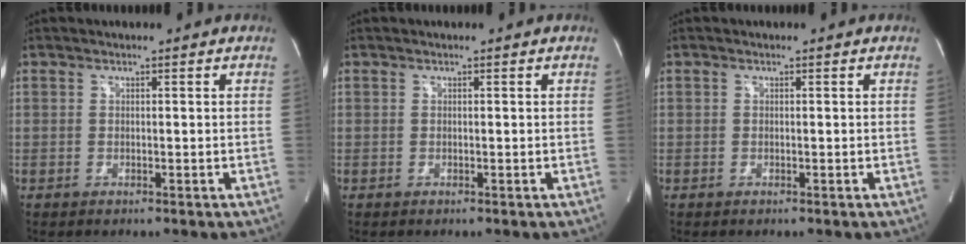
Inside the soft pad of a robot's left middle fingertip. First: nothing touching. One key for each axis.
{"total": 0.0}
{"total": 0.0}